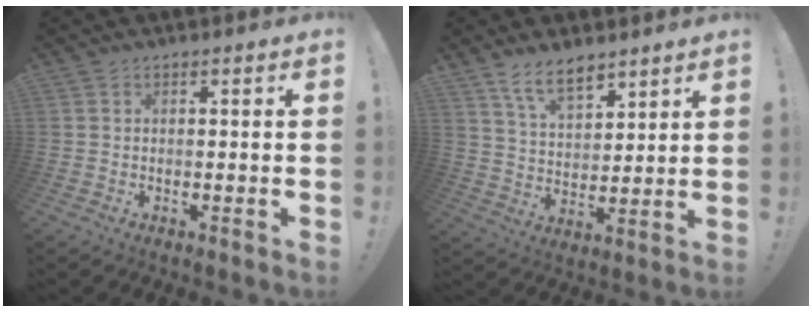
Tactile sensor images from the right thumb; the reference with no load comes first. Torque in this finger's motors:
{"motor_torque": [-0.13, 0.18, 0.08, 0.10, 0.08]}